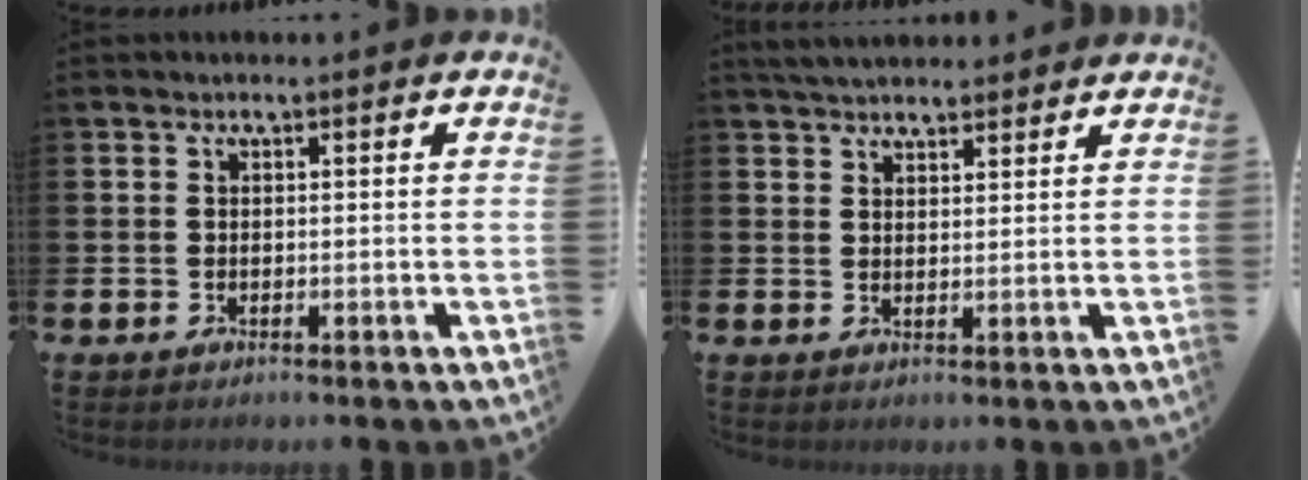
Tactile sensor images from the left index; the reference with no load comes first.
{"total": 4.0, "force": [3.8, 0.9, 0.6], "torque": [-0.019, -0.014, 0.072]}